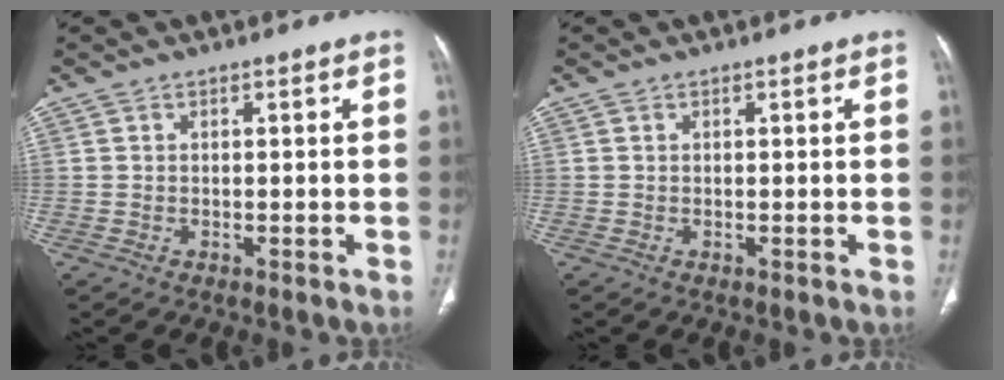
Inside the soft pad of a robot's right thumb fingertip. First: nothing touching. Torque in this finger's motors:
{"motor_torque": [-0.08, -0.09, 0.22, -0.05, -0.01]}